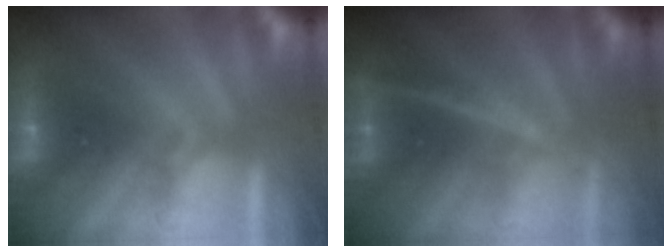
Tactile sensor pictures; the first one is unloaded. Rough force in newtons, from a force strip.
{"total": 2.4}